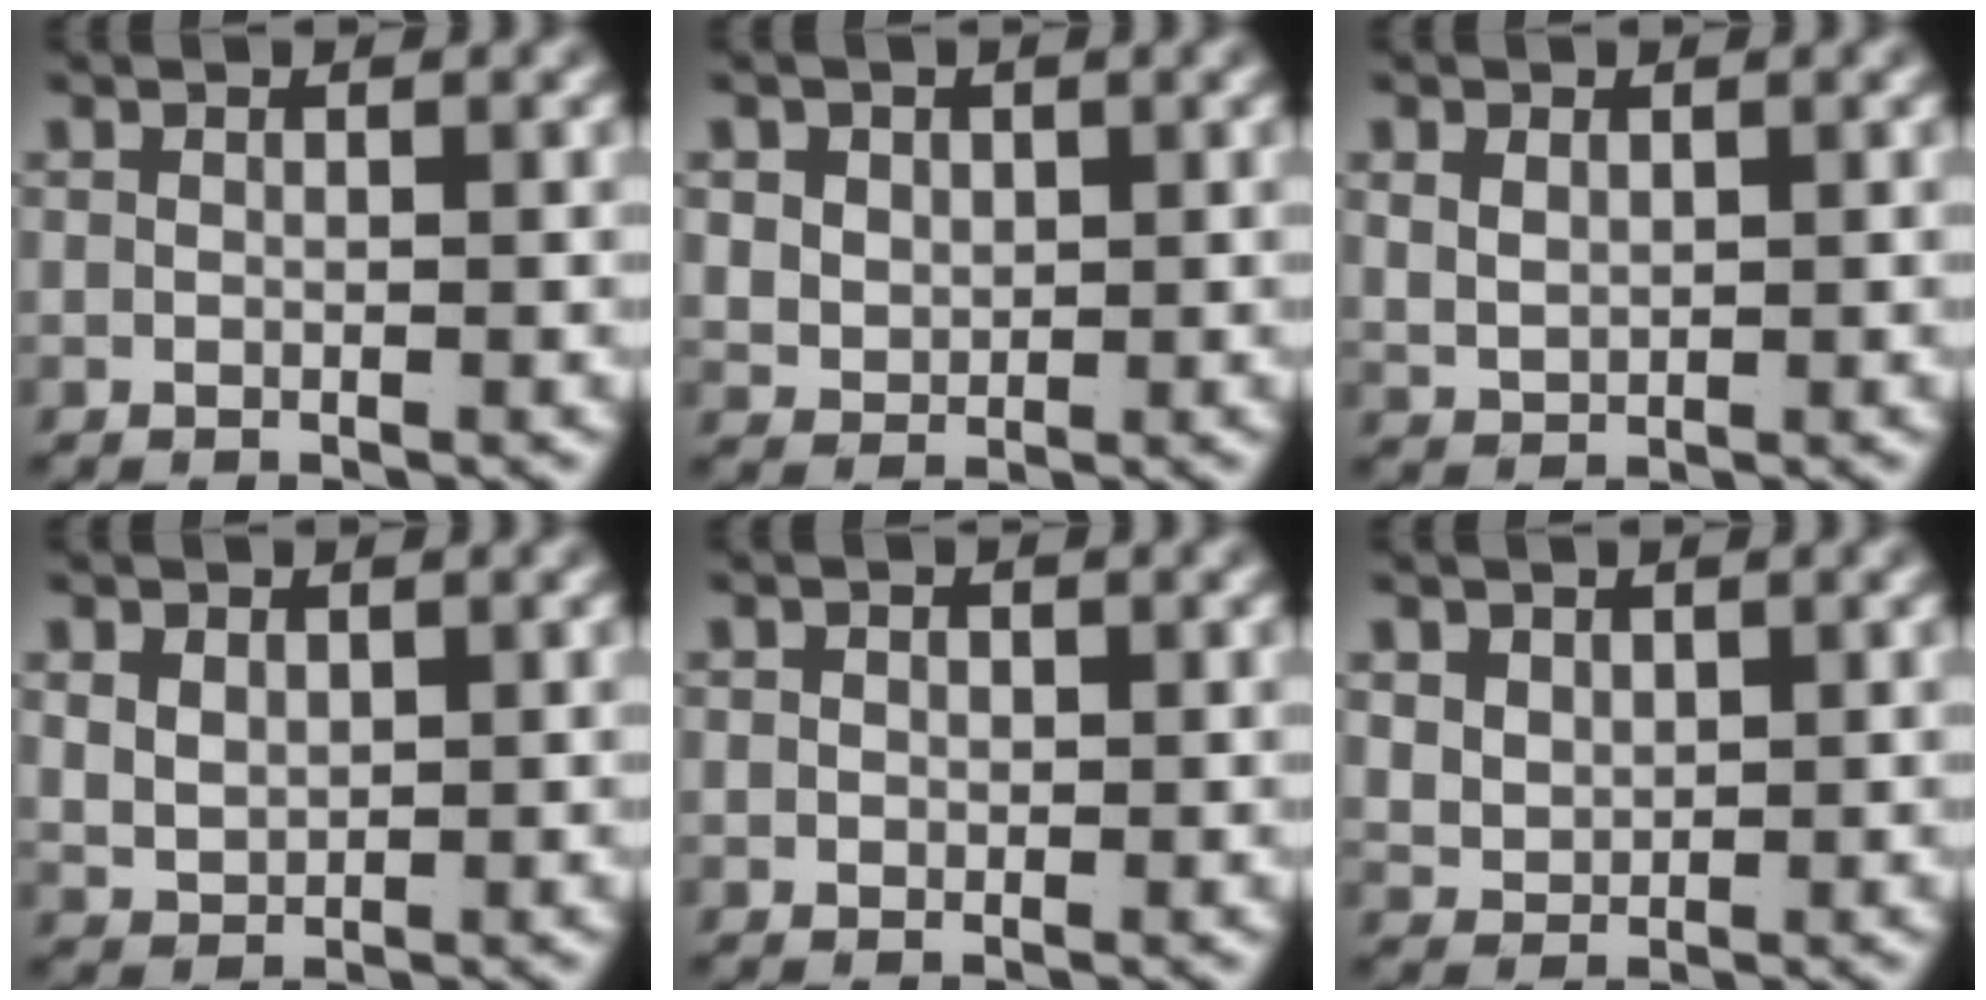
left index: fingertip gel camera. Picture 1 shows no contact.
{"total": 3.4, "force": [0.9, 3.0, 1.4], "torque": [-0.043, -0.017, 0.029]}
{"total": 1.9, "force": [0.8, 1.4, 1.1], "torque": [-0.028, -0.009, 0.029]}
{"total": 2.8, "force": [0.9, 2.3, 1.4], "torque": [-0.043, -0.015, 0.031]}
{"total": 1.0, "force": [0.1, 0.9, 0.4], "torque": [-0.012, -0.006, 0.005]}
{"total": 2.7, "force": [1.0, 2.2, 1.2], "torque": [-0.042, -0.019, 0.037]}